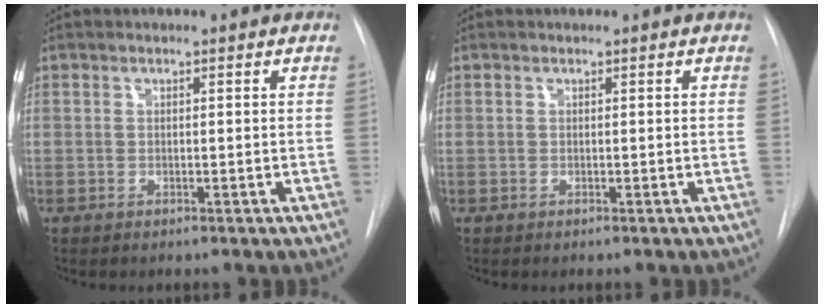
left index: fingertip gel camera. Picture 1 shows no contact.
{"total": 0.0}